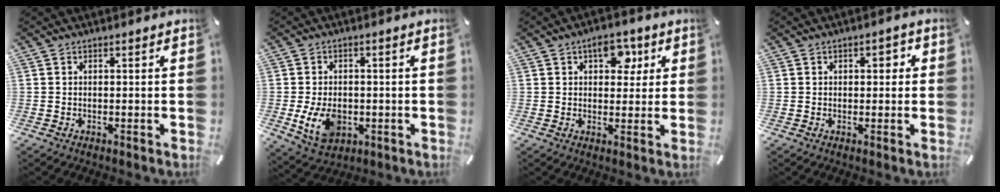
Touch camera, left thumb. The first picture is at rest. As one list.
[{"total": 9.1, "force": [-1.8, 6.7, 6.0], "torque": [-0.121, -0.001, -0.031]}, {"total": 7.8, "force": [3.0, 4.9, 5.2], "torque": [-0.053, -0.007, 0.044]}, {"total": 2.2, "force": [0.2, 1.5, 1.5], "torque": [-0.015, 0.004, -0.005]}]